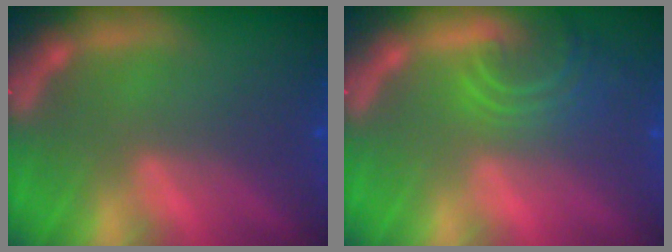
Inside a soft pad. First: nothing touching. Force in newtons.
{"total": 4.5}